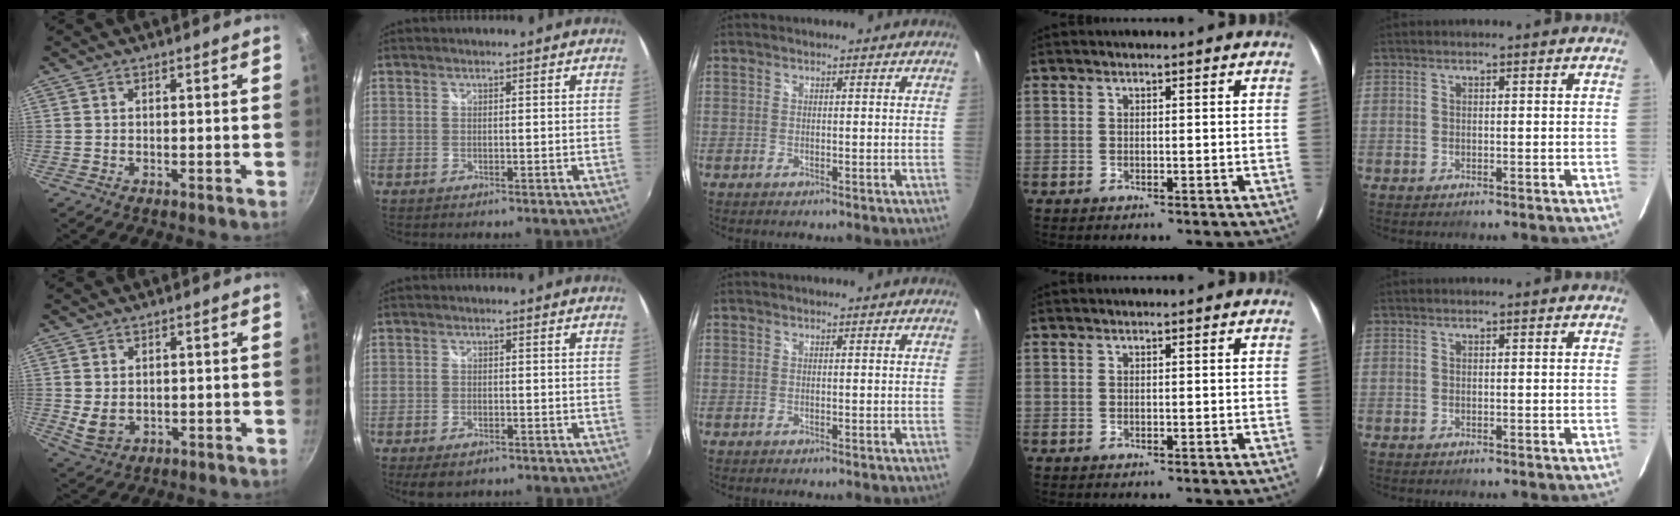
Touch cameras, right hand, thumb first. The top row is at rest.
{"thumb": {"total": 4.9, "force": [-0.1, 3.7, 3.1], "torque": [-0.051, -0.005, 0.012]}, "index": {"total": 4.4, "force": [-3.1, 2.2, 2.3], "torque": [-0.055, -0.016, -0.048]}}